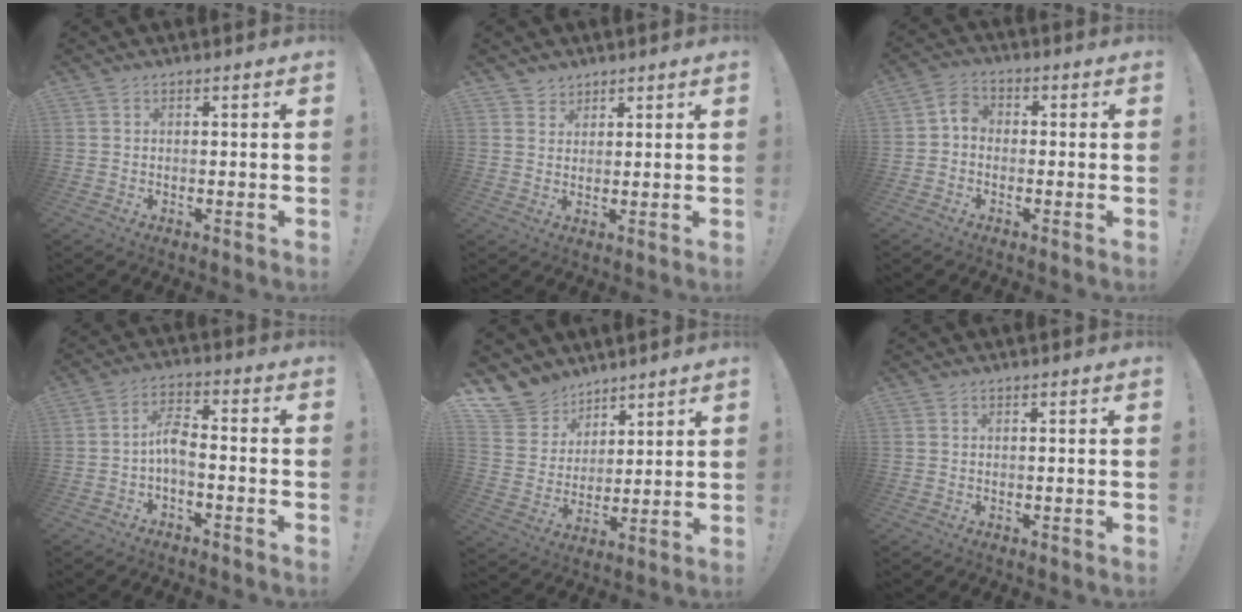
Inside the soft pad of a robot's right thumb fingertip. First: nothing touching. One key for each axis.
{"total": 3.1, "fx": 2.3, "fy": 2.0, "fz": -0.2, "tx": 0.005, "ty": -0.015, "tz": 0.042}
{"total": 4.2, "fx": -1.3, "fy": 3.3, "fz": 2.3, "tx": -0.049, "ty": 0.015, "tz": -0.024}
{"total": 6.6, "fx": -2.0, "fy": 2.8, "fz": 5.7, "tx": -0.114, "ty": 0.006, "tz": -0.036}
{"total": 11.2, "fx": 8.5, "fy": 7.1, "fz": 1.5, "tx": -0.040, "ty": -0.067, "tz": 0.171}
{"total": 0.0}